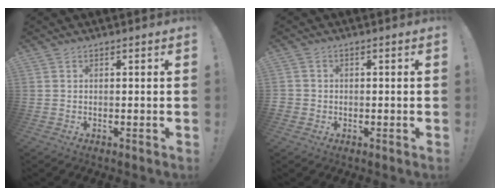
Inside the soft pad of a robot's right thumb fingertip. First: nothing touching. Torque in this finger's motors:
{"motor_torque": [0.25, 0.23, 0.15, -0.33, 0.00]}